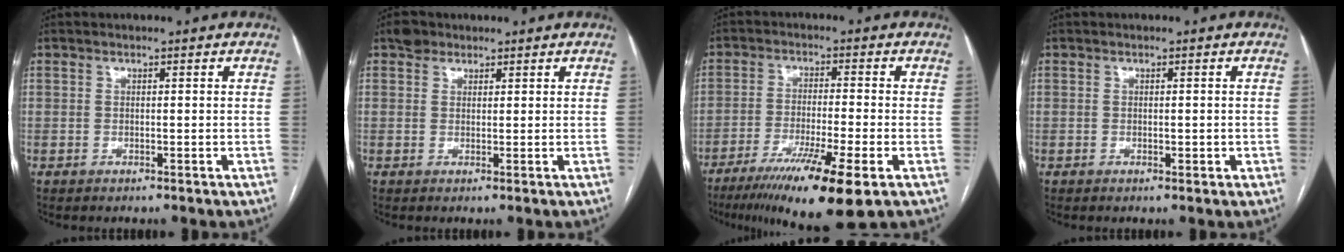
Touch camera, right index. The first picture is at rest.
{"total": 2.3, "force": [1.6, 1.6, 0.5], "torque": [-0.007, 0.008, 0.024]}
{"total": 13.2, "force": [-7.9, 0.3, 10.6], "torque": [-0.178, -0.036, -0.132]}
{"total": 1.1, "force": [-0.3, 0.5, 0.9], "torque": [-0.015, 0.000, 0.001]}